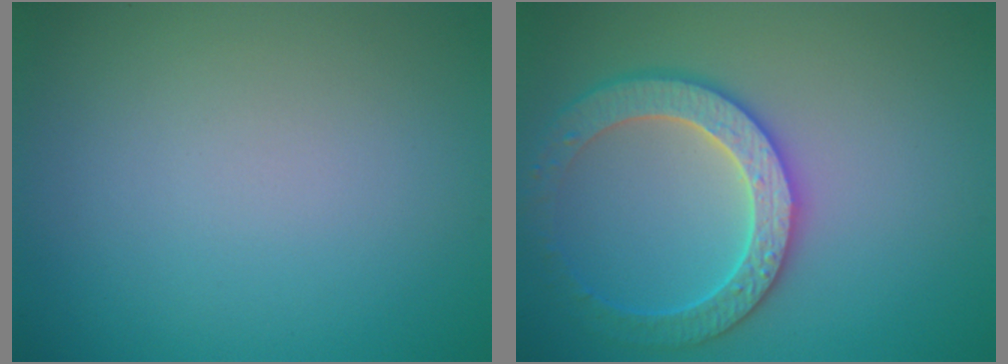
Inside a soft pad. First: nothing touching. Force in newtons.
{"total": 3.9, "press": 3.9, "slide": 0.6}